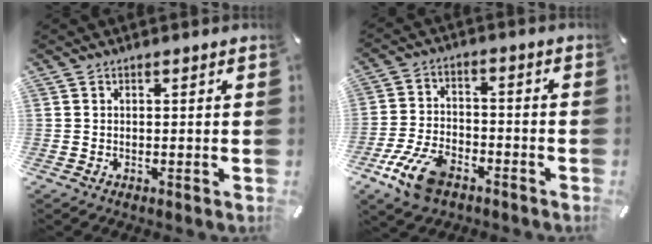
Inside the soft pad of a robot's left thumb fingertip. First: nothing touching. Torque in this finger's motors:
{"motor_torque": [0.87, 2.17, 0.73, 0.65, 0.32]}